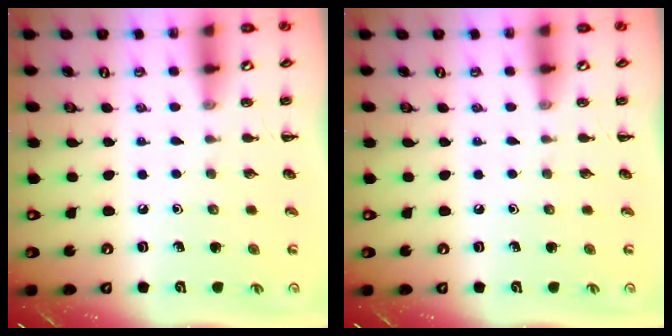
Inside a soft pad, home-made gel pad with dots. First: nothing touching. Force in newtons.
{"total": 0.0}